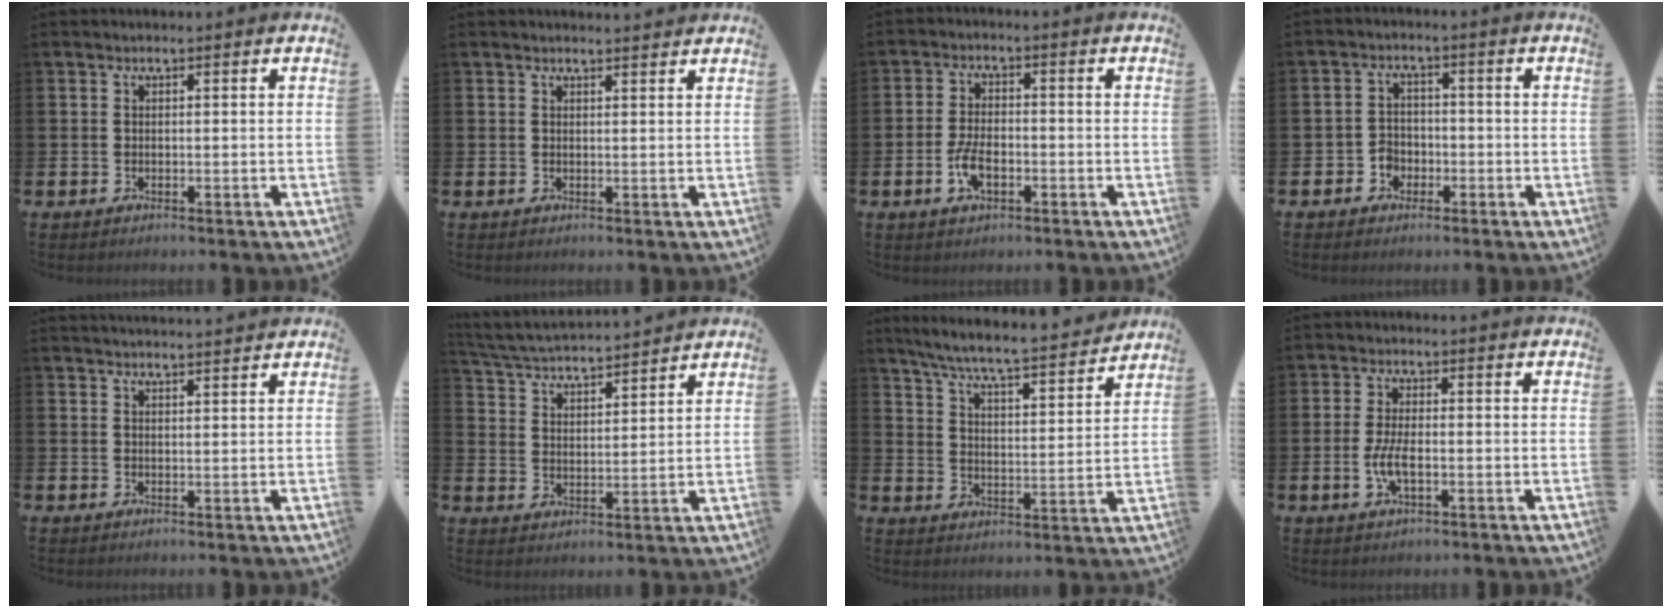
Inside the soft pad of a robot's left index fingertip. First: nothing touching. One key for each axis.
{"total": 1.4, "fx": 1.4, "fy": 0.1, "fz": 0.0, "tx": 0.007, "ty": -0.007, "tz": 0.024}
{"total": 4.3, "fx": -1.5, "fy": 2.0, "fz": 3.5, "tx": -0.070, "ty": -0.001, "tz": -0.031}
{"total": 2.8, "fx": -1.6, "fy": 2.2, "fz": 0.6, "tx": -0.016, "ty": 0.004, "tz": -0.038}
{"total": 2.2, "fx": 2.2, "fy": -0.1, "fz": 0.0, "tx": 0.005, "ty": -0.014, "tz": 0.038}
{"total": 4.7, "fx": 4.7, "fy": 0.2, "fz": 0.4, "tx": -0.033, "ty": -0.036, "tz": 0.080}
{"total": 6.9, "fx": 6.4, "fy": 0.2, "fz": 2.5, "tx": -0.078, "ty": -0.049, "tz": 0.108}
{"total": 4.0, "fx": -0.9, "fy": 1.4, "fz": 3.6, "tx": -0.064, "ty": -0.001, "tz": -0.018}